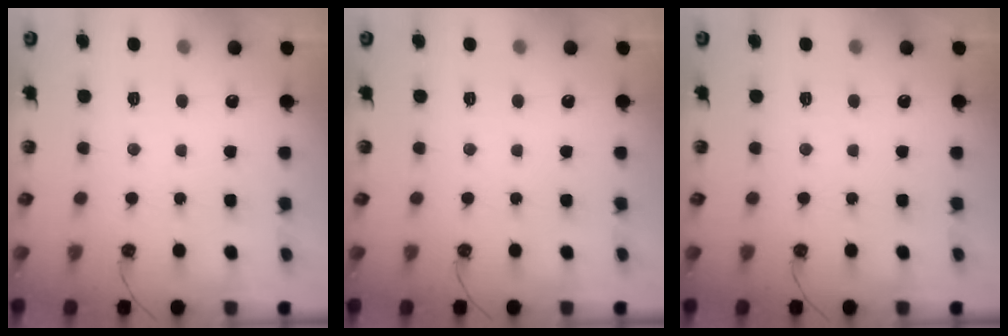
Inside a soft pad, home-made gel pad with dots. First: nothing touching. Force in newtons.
{"total": 0.0}
{"total": 0.0}